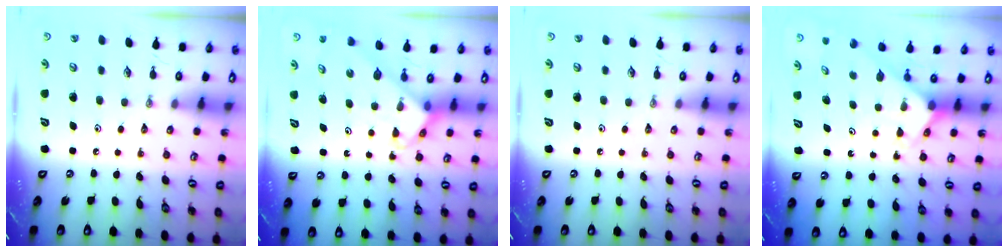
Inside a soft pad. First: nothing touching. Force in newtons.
{"total": 3.6, "press": 3.6, "slide": 0.1}
{"total": 0.0}
{"total": 2.5, "press": 2.5, "slide": 0.2}